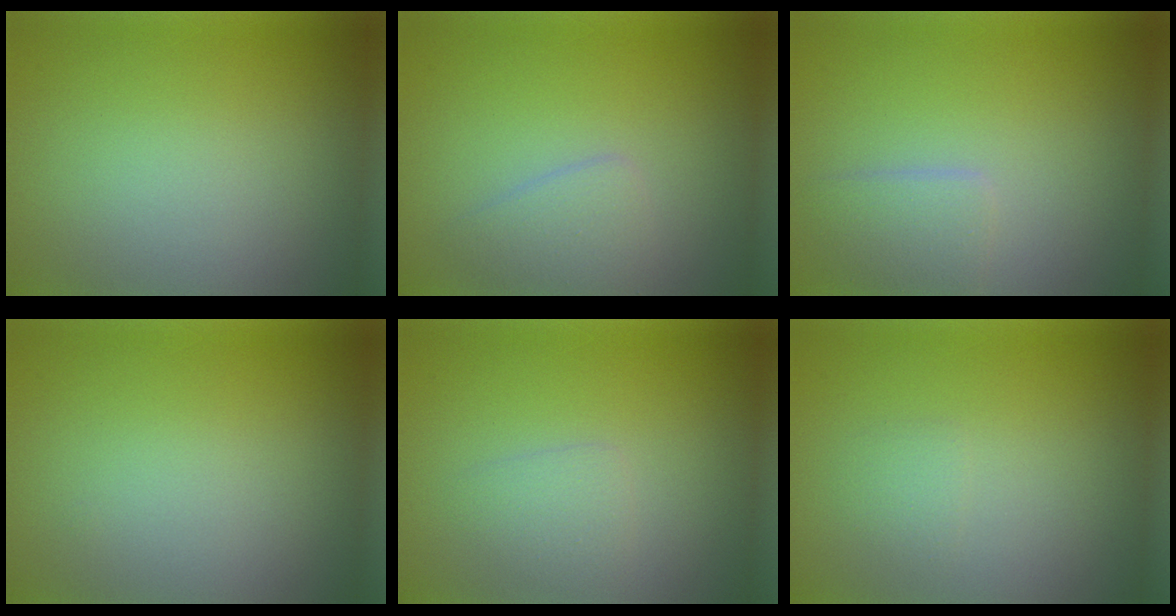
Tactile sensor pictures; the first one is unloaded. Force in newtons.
{"total": 1.9, "press": 1.9, "slide": 0.0}
{"total": 2.3, "press": 2.3, "slide": 0.1}
{"total": 0.0}
{"total": 1.3, "press": 1.3, "slide": 0.1}
{"total": 0.9, "press": 0.9, "slide": 0.1}